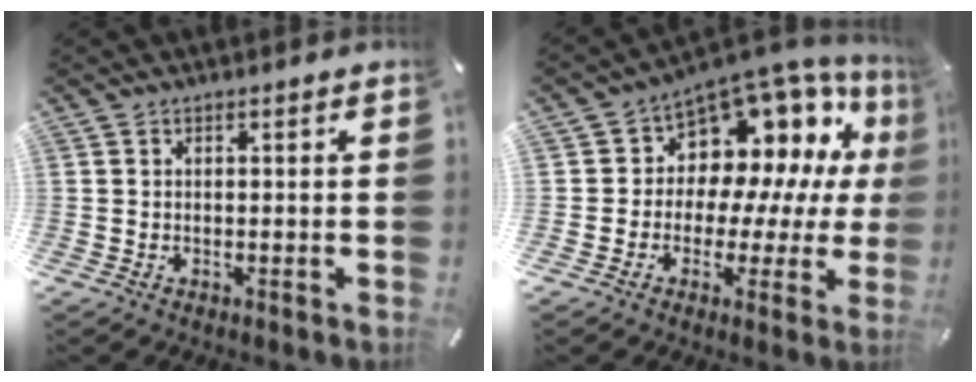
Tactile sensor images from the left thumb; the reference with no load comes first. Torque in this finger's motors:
{"motor_torque": [0.51, 0.83, 0.67, 0.45, 0.08]}